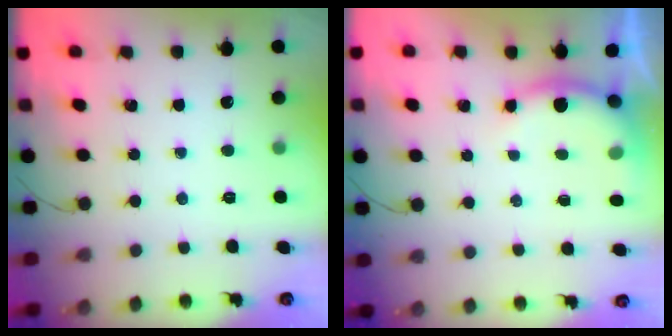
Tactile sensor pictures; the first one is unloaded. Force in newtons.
{"total": 6.0, "press": 6.0, "slide": 0.1}